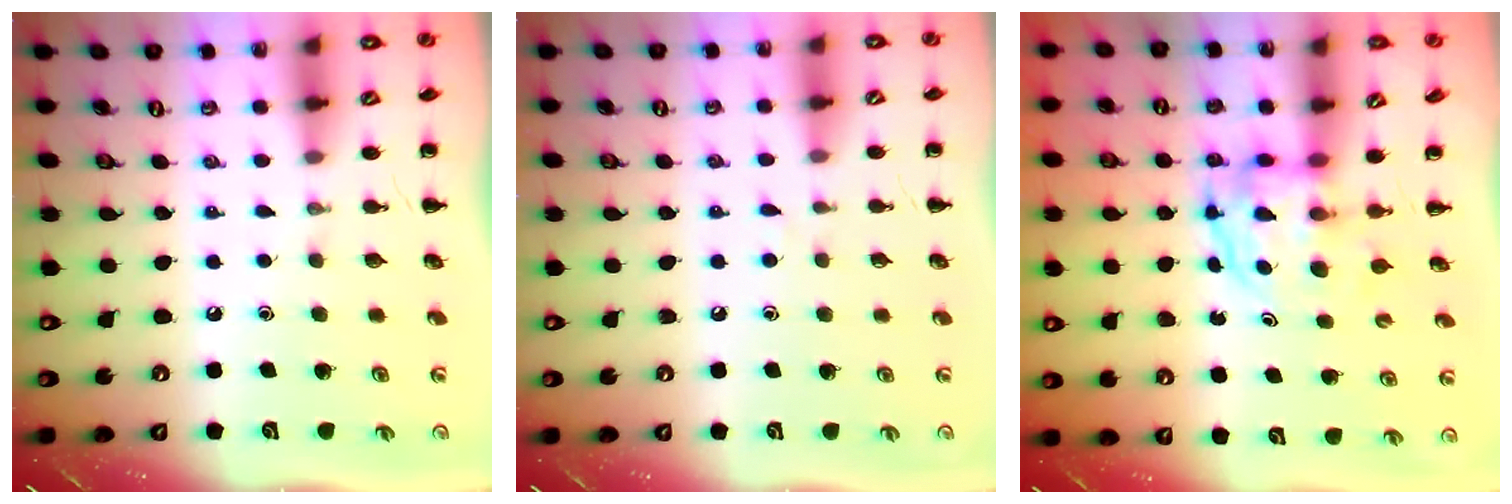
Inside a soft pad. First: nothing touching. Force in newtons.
{"total": 2.9, "press": 2.7, "slide": 1.0}
{"total": 3.8, "press": 3.8, "slide": 0.3}